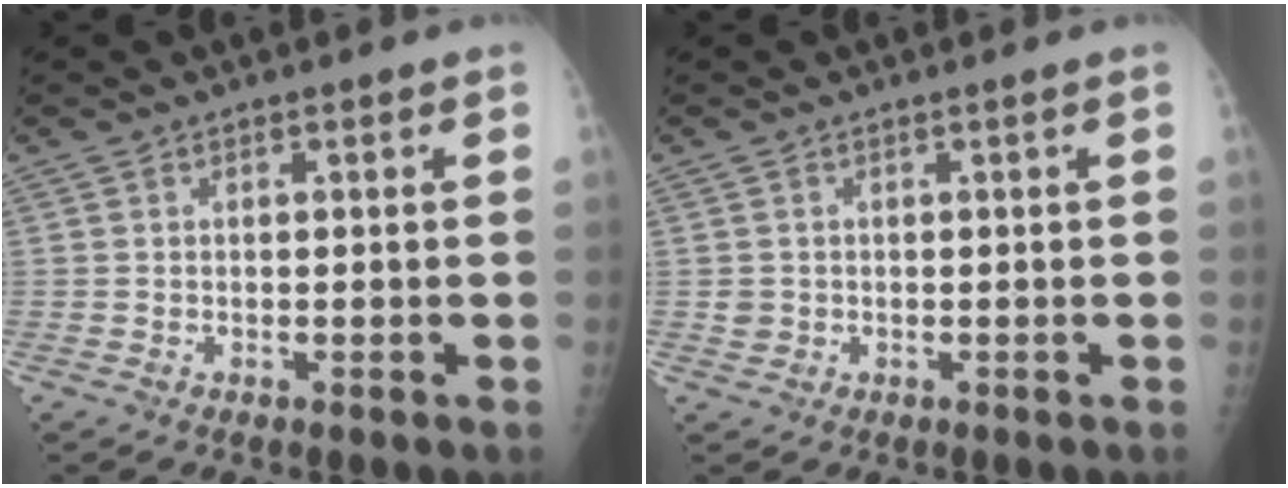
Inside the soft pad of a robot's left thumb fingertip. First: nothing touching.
{"total": 1.2, "force": [0.1, 1.0, 0.7], "torque": [-0.013, 0.005, 0.008]}